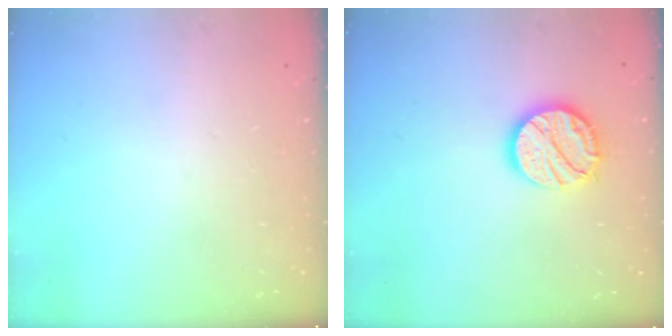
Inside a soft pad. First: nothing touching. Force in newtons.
{"total": 13.4, "press": 13.4, "slide": 0.9}